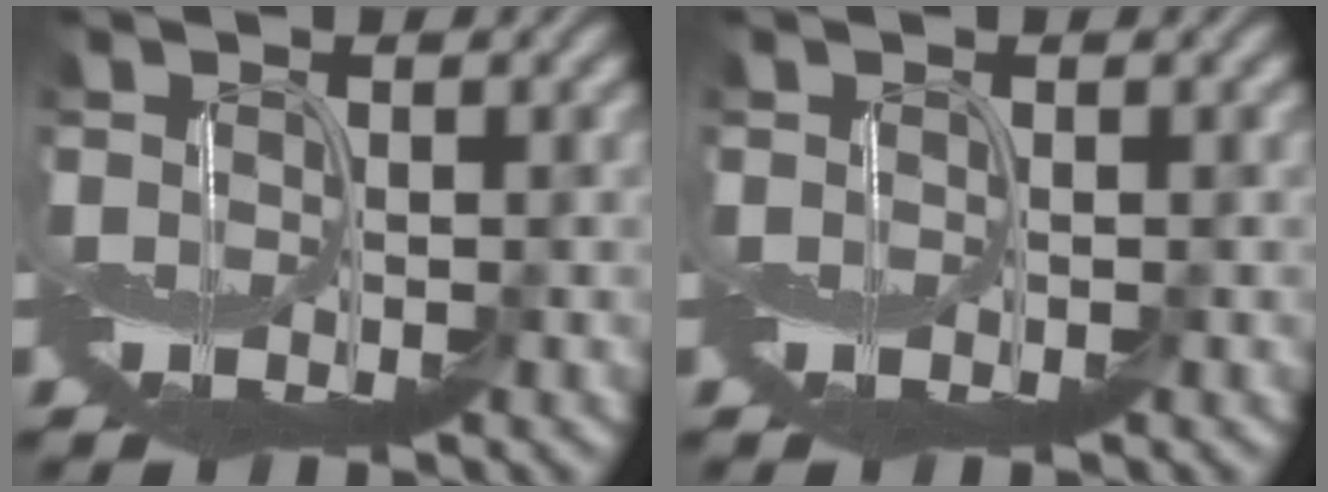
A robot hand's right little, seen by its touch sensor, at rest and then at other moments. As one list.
[{"total": 0.0}]